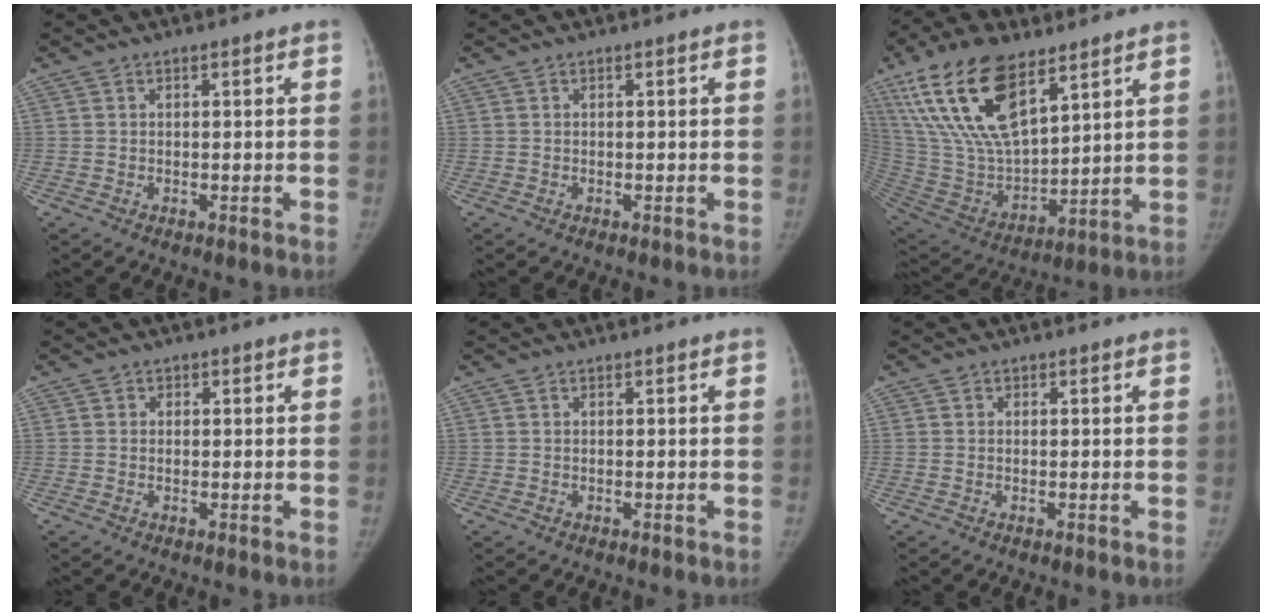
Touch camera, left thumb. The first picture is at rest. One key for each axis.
{"total": 0.0}
{"total": 23.0, "fx": 12.7, "fy": 10.3, "fz": 16.1, "tx": -0.308, "ty": -0.044, "tz": 0.252}
{"total": 1.0, "fx": 0.2, "fy": 1.0, "fz": 0.1, "tx": 0.010, "ty": 0.002, "tz": 0.000}
{"total": 0.0}
{"total": 0.0}